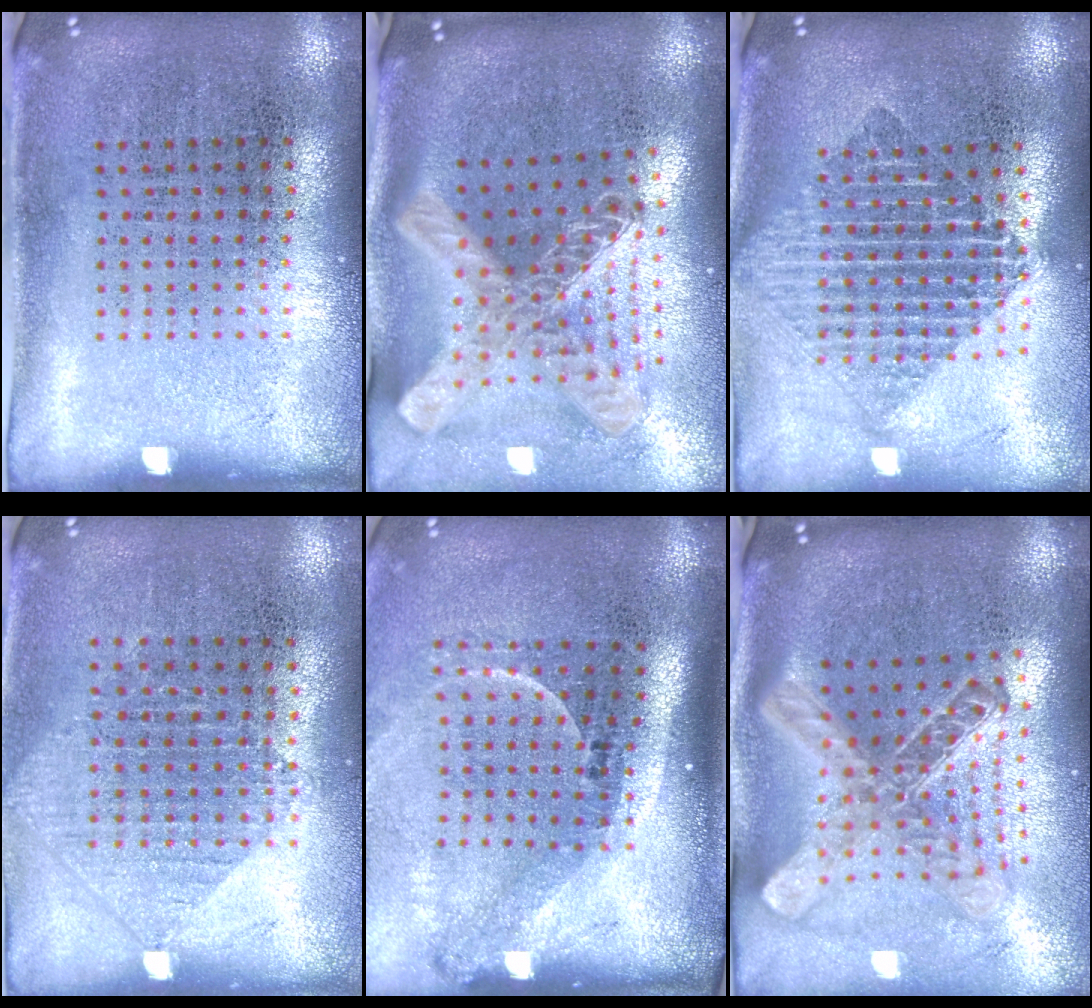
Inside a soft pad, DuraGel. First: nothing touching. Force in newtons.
{"total": 3.0, "press": 2.0, "slide": 2.2}
{"total": 1.9, "press": 1.6, "slide": 1.0}
{"total": 0.9, "press": 0.9, "slide": 0.2}
{"total": 2.3, "press": 1.5, "slide": 1.7}
{"total": 2.8, "press": 2.0, "slide": 1.9}